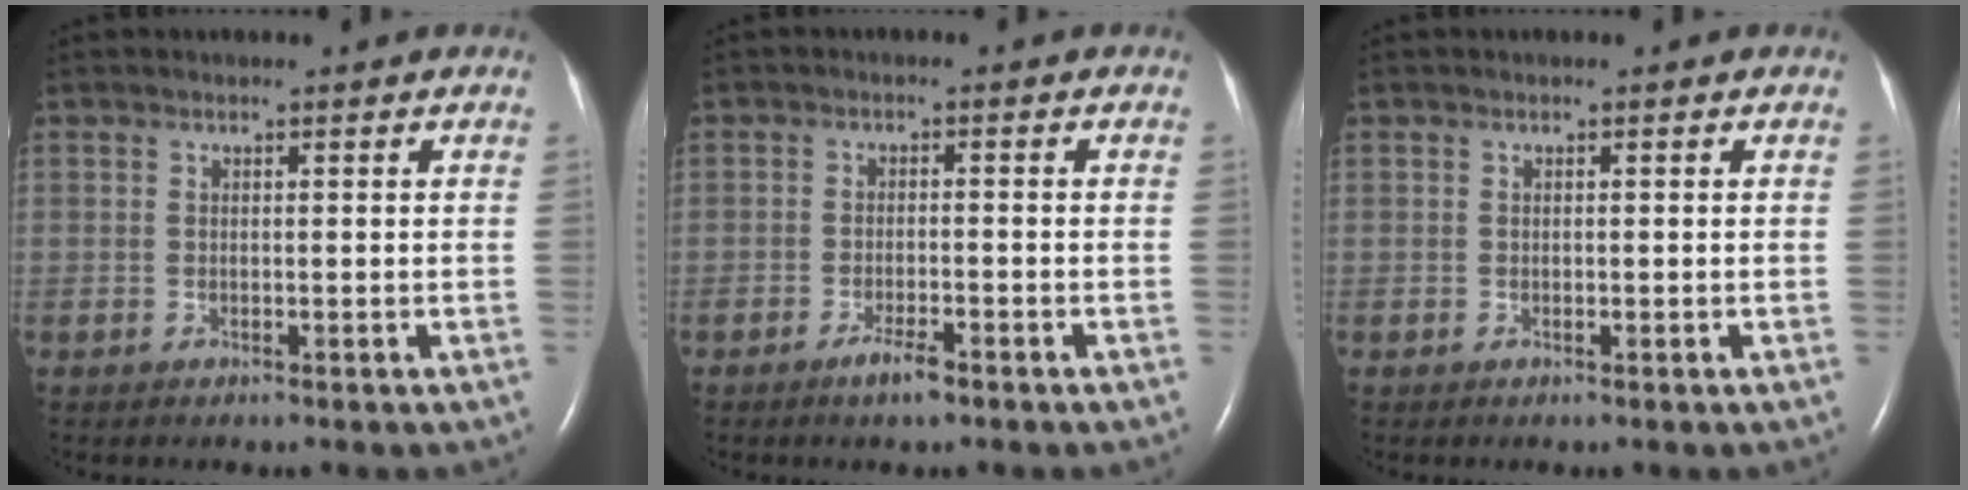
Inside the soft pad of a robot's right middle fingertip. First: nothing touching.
{"total": 2.9, "force": [-2.1, 0.5, 2.0], "torque": [-0.043, -0.002, -0.037]}
{"total": 0.0}